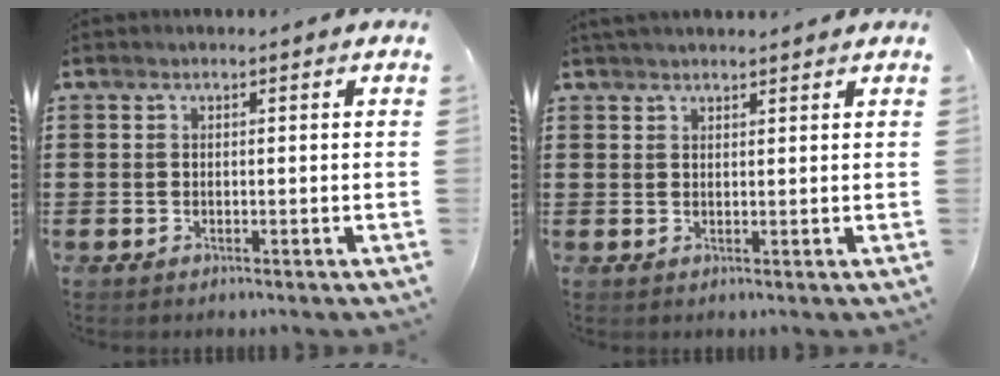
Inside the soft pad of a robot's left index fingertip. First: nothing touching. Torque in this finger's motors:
{"motor_torque": [-0.02, 0.01, 0.42, 0.08]}